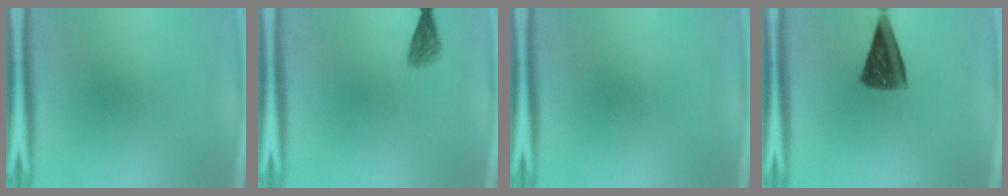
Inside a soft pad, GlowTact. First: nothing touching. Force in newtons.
{"total": 2.0}
{"total": 0.0}
{"total": 9.2}